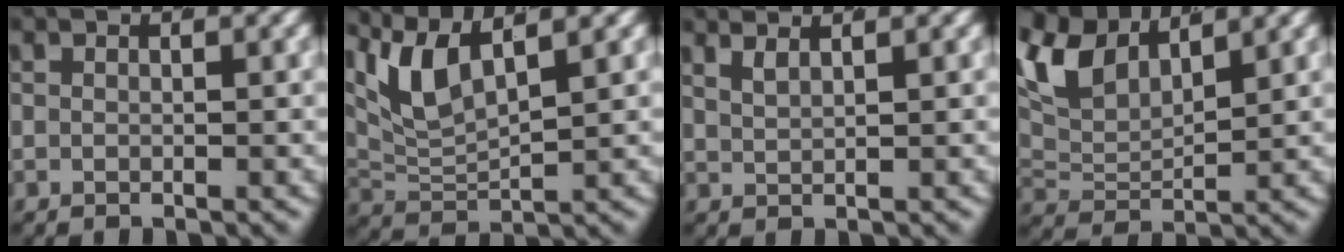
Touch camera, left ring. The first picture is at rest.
{"total": 6.5, "force": [3.1, 3.8, 4.3], "torque": [-0.107, 0.003, 0.053]}
{"total": 1.9, "force": [1.8, -0.2, 0.7], "torque": [-0.016, -0.001, 0.040]}
{"total": 8.0, "force": [3.4, 5.1, 5.1], "torque": [-0.133, -0.013, 0.069]}